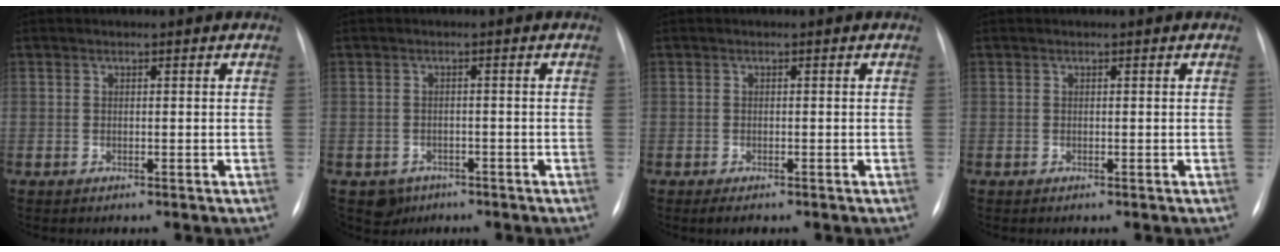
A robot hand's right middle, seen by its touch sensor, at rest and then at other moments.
{"total": 3.5, "force": [-2.1, 2.8, 0.3], "torque": [-0.004, 0.006, -0.028]}
{"total": 2.6, "force": [-1.8, 0.9, 1.6], "torque": [-0.030, -0.006, -0.025]}
{"total": 0.0}